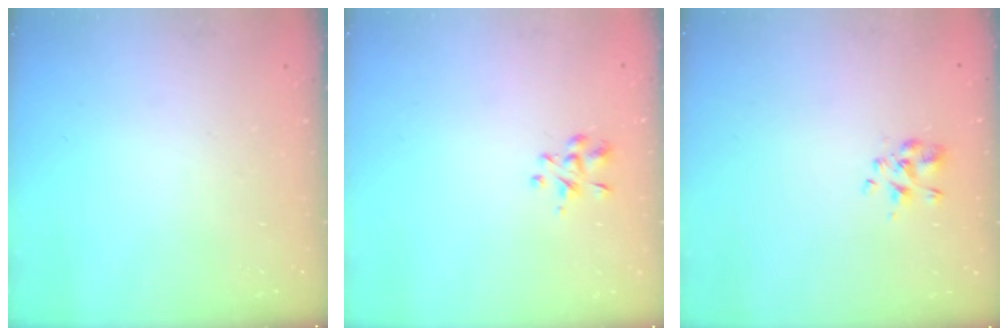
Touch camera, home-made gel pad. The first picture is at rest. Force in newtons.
{"total": 2.4, "press": 2.3, "slide": 0.8}
{"total": 2.3, "press": 2.2, "slide": 0.8}